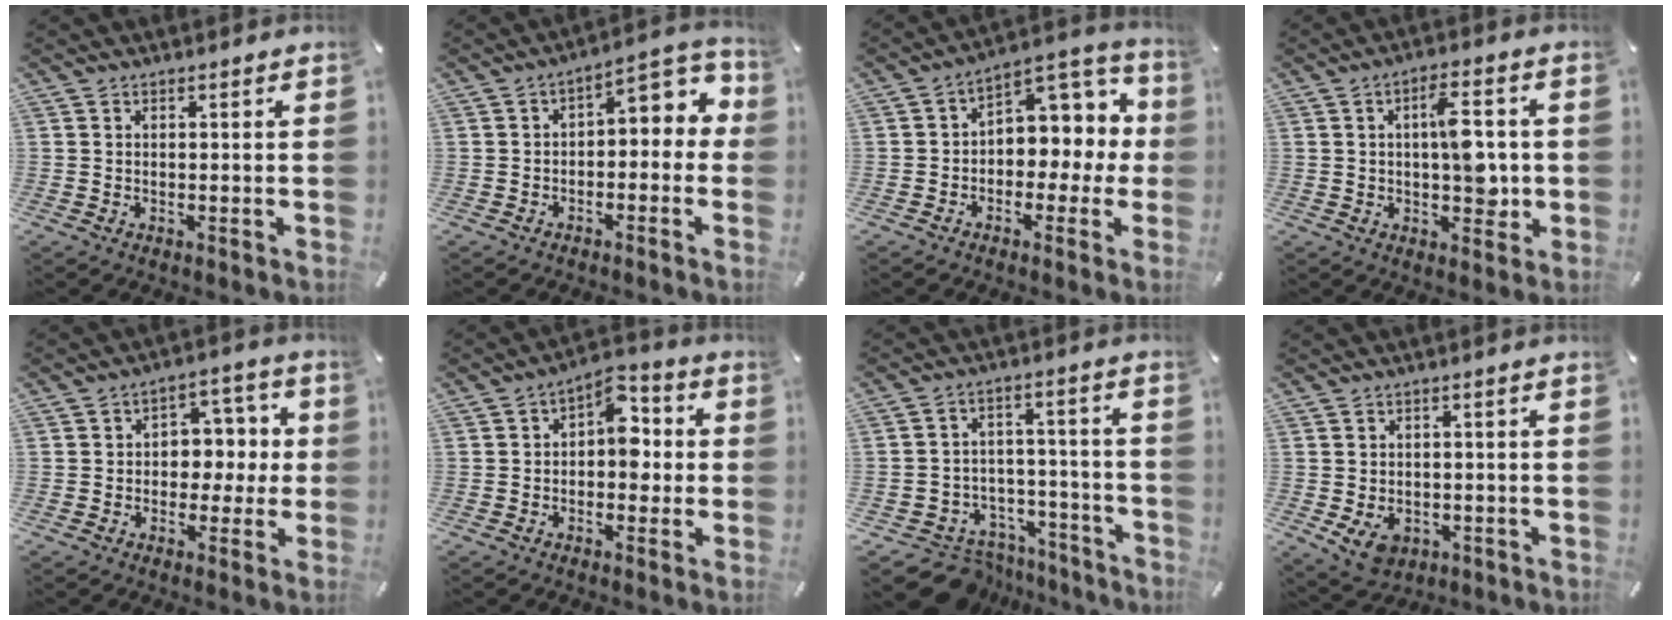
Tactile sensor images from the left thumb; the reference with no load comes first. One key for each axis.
{"total": 6.3, "fx": 0.1, "fy": 3.8, "fz": 5.0, "tx": -0.054, "ty": -0.017, "tz": -0.010}
{"total": 8.4, "fx": 1.2, "fy": 6.9, "fz": 4.7, "tx": -0.055, "ty": -0.010, "tz": 0.022}
{"total": 10.2, "fx": 0.4, "fy": 5.3, "fz": 8.7, "tx": -0.112, "ty": -0.003, "tz": 0.001}
{"total": 7.3, "fx": -0.8, "fy": 6.3, "fz": 3.6, "tx": -0.038, "ty": 0.009, "tz": -0.020}
{"total": 8.8, "fx": 1.1, "fy": 5.8, "fz": 6.5, "tx": -0.083, "ty": -0.003, "tz": 0.014}
{"total": 8.5, "fx": -5.5, "fy": 6.3, "fz": 1.5, "tx": -0.016, "ty": 0.032, "tz": -0.087}
{"total": 6.0, "fx": -1.9, "fy": 4.6, "fz": 3.3, "tx": -0.061, "ty": 0.000, "tz": -0.038}